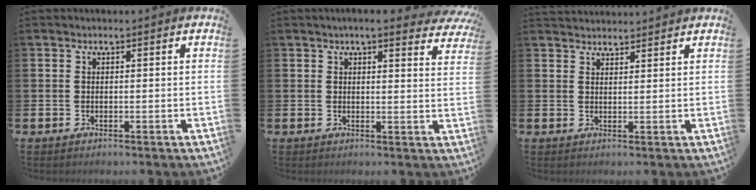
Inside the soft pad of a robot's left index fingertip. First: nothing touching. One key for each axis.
{"total": 3.8, "fx": 3.6, "fy": 0.2, "fz": 1.4, "tx": -0.018, "ty": -0.019, "tz": 0.059}
{"total": 2.4, "fx": 2.4, "fy": 0.5, "fz": 0.0, "tx": -0.005, "ty": -0.009, "tz": 0.045}